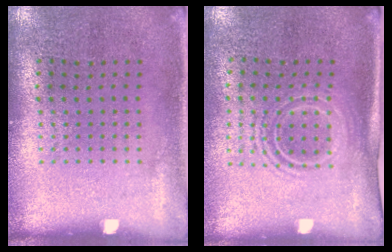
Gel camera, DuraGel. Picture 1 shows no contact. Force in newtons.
{"total": 1.6, "press": 1.2, "slide": 1.1}